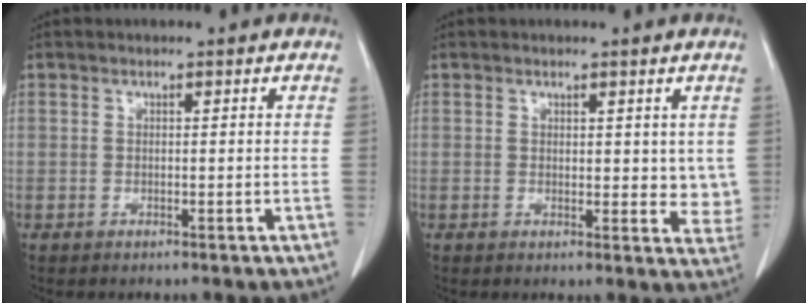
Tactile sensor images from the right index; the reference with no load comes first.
{"total": 4.0, "force": [1.3, 2.3, 3.0], "torque": [-0.016, -0.013, 0.015]}